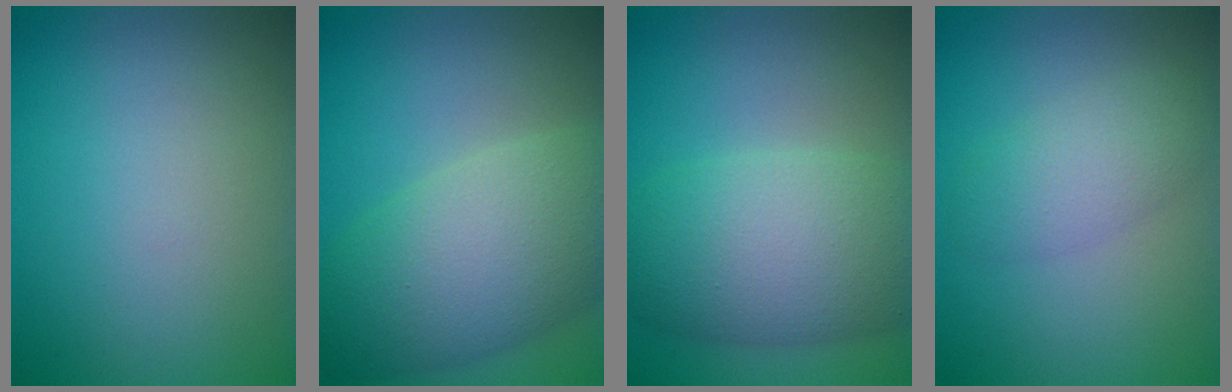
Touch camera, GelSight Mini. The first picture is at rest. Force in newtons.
{"total": 8.6, "press": 8.6, "slide": 0.7}
{"total": 8.8, "press": 8.8, "slide": 0.3}
{"total": 3.2, "press": 3.2, "slide": 0.0}